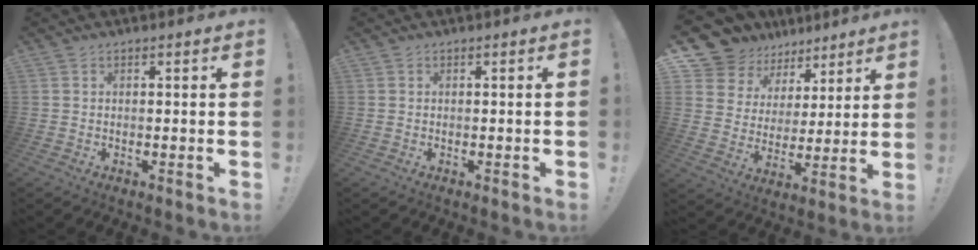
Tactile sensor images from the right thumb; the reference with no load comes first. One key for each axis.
{"total": 0.6, "fx": -0.4, "fy": -0.5, "fz": 0.2, "tx": -0.008, "ty": 0.001, "tz": -0.006}
{"total": 11.2, "fx": 8.0, "fy": 7.6, "fz": 1.9, "tx": -0.037, "ty": -0.070, "tz": 0.161}